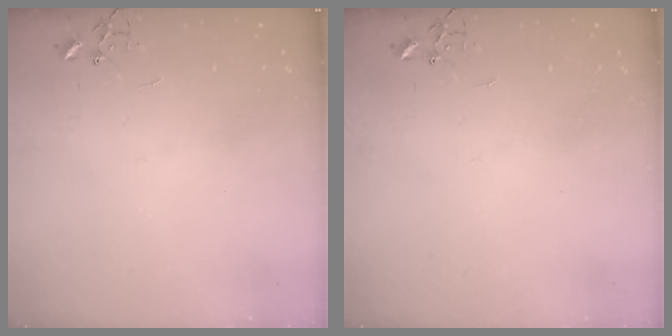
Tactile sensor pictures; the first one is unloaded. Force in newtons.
{"total": 0.0}